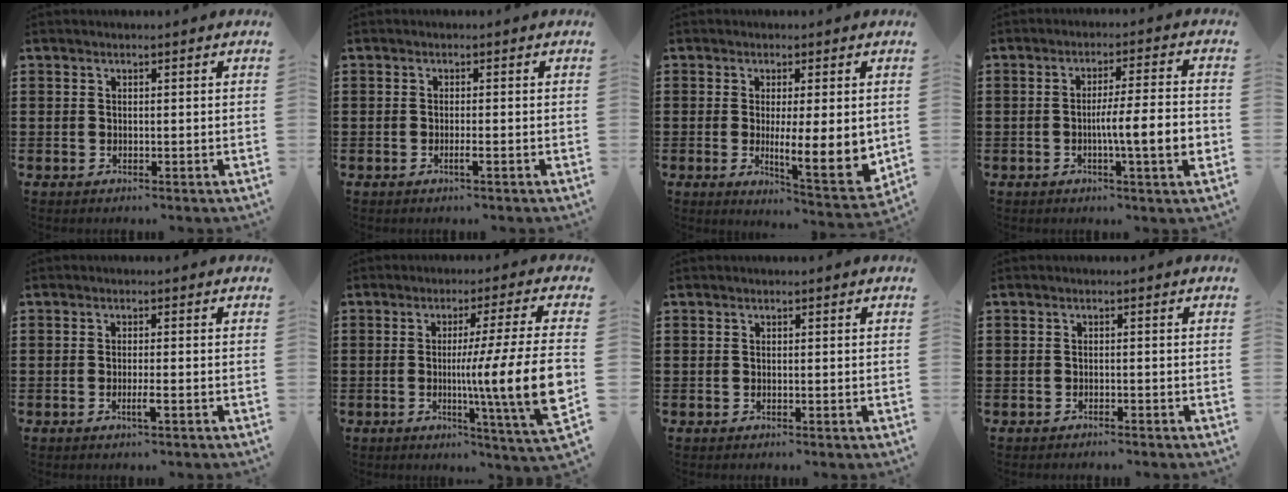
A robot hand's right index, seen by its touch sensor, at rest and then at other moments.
{"total": 1.4, "force": [-0.7, 0.0, 1.2], "torque": [-0.028, -0.007, -0.015]}
{"total": 8.2, "force": [0.0, 2.1, 8.0], "torque": [-0.108, -0.023, 0.004]}
{"total": 8.1, "force": [-1.7, 0.6, 7.9], "torque": [-0.132, -0.005, -0.030]}
{"total": 2.0, "force": [-0.9, 0.0, 1.8], "torque": [-0.029, -0.002, -0.018]}
{"total": 14.0, "force": [-1.2, -0.2, 13.9], "torque": [-0.230, -0.024, -0.031]}
{"total": 0.0}
{"total": 0.9, "force": [-0.8, 0.0, 0.2], "torque": [-0.006, -0.001, -0.017]}